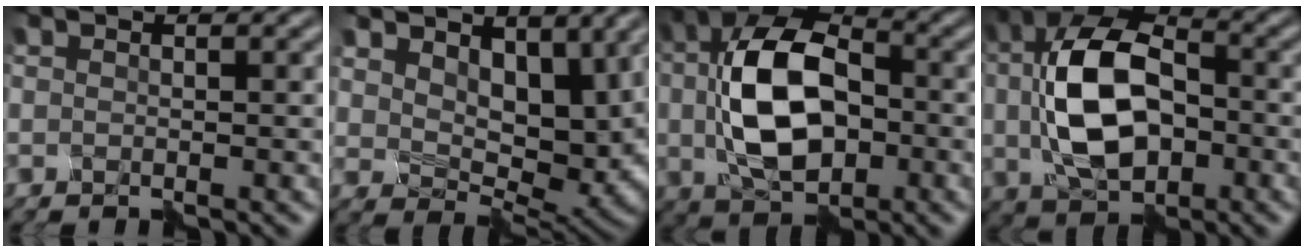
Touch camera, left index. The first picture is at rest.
{"total": 6.7, "force": [3.2, 4.0, 4.3], "torque": [-0.071, -0.010, 0.063]}
{"total": 10.7, "force": [0.0, 6.6, 8.4], "torque": [-0.176, 0.007, 0.009]}
{"total": 10.6, "force": [0.0, 6.6, 8.3], "torque": [-0.176, 0.009, 0.009]}